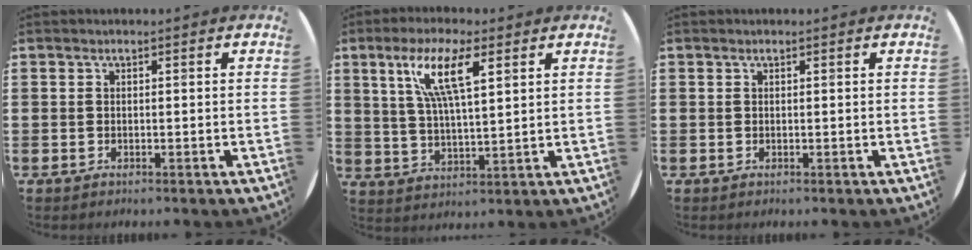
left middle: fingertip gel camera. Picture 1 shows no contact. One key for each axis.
{"total": 9.1, "fx": 5.0, "fy": 2.3, "fz": 7.2, "tx": -0.156, "ty": 0.005, "tz": 0.086}
{"total": 0.0}